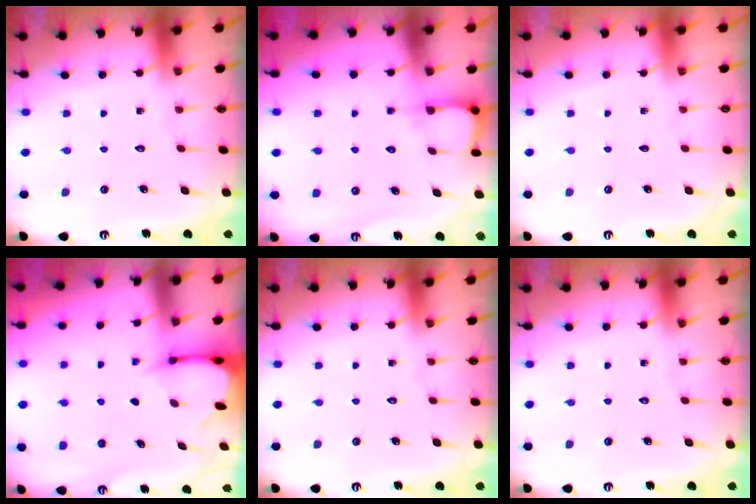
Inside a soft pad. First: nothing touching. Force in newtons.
{"total": 4.7, "press": 4.6, "slide": 0.4}
{"total": 0.0}
{"total": 2.6, "press": 2.5, "slide": 0.3}
{"total": 0.0}
{"total": 0.0}